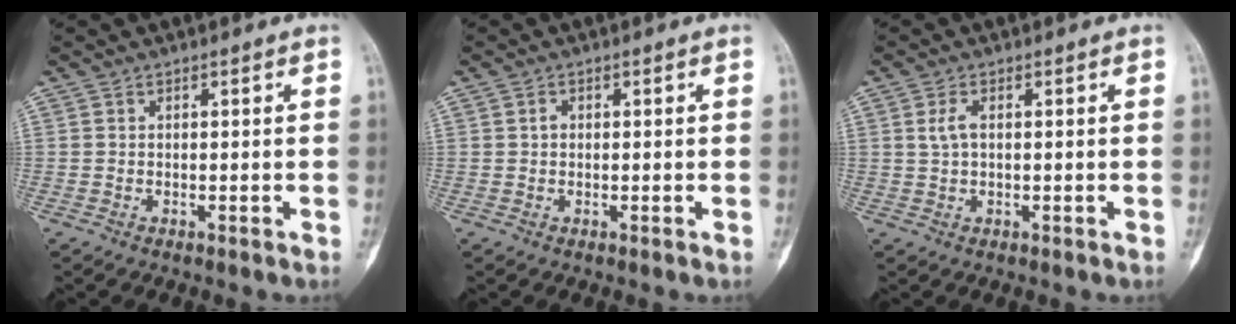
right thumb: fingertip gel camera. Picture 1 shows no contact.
{"total": 1.0, "force": [0.1, 0.8, 0.6], "torque": [-0.008, 0.003, 0.001]}
{"total": 2.5, "force": [0.5, 1.3, 2.1], "torque": [-0.046, 0.004, 0.010]}